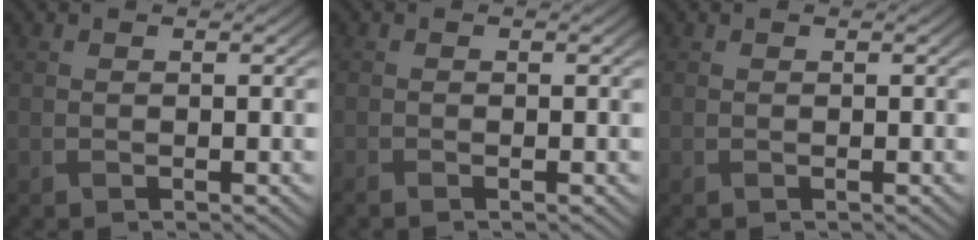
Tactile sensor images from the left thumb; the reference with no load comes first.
{"total": 0.8, "force": [-0.8, 0.1, 0.3], "torque": [-0.007, -0.004, -0.016]}
{"total": 0.0}